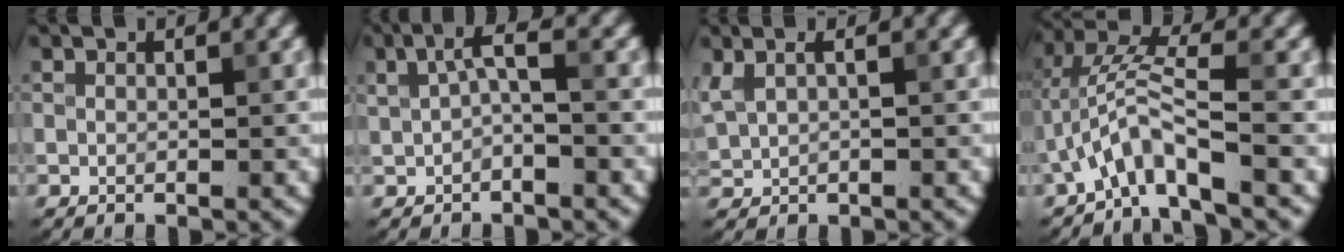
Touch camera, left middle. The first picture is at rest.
{"total": 2.7, "force": [0.4, 0.9, 2.5], "torque": [-0.049, 0.008, 0.003]}
{"total": 2.1, "force": [1.0, 1.0, 1.5], "torque": [-0.038, 0.002, 0.026]}
{"total": 4.6, "force": [-2.3, 0.8, 3.9], "torque": [-0.079, 0.018, -0.047]}